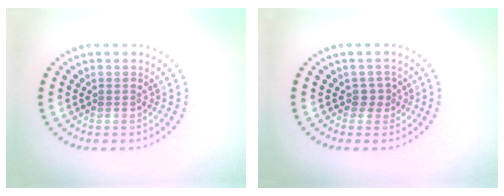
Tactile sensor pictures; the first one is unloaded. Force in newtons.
{"total": 1.4, "press": 1.0, "slide": 1.0}